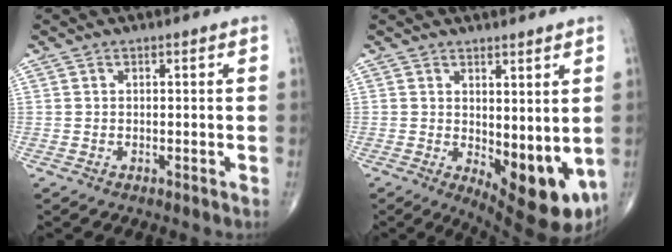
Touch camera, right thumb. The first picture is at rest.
{"total": 11.9, "force": [-0.8, 4.8, 10.8], "torque": [-0.130, -0.030, 0.003]}